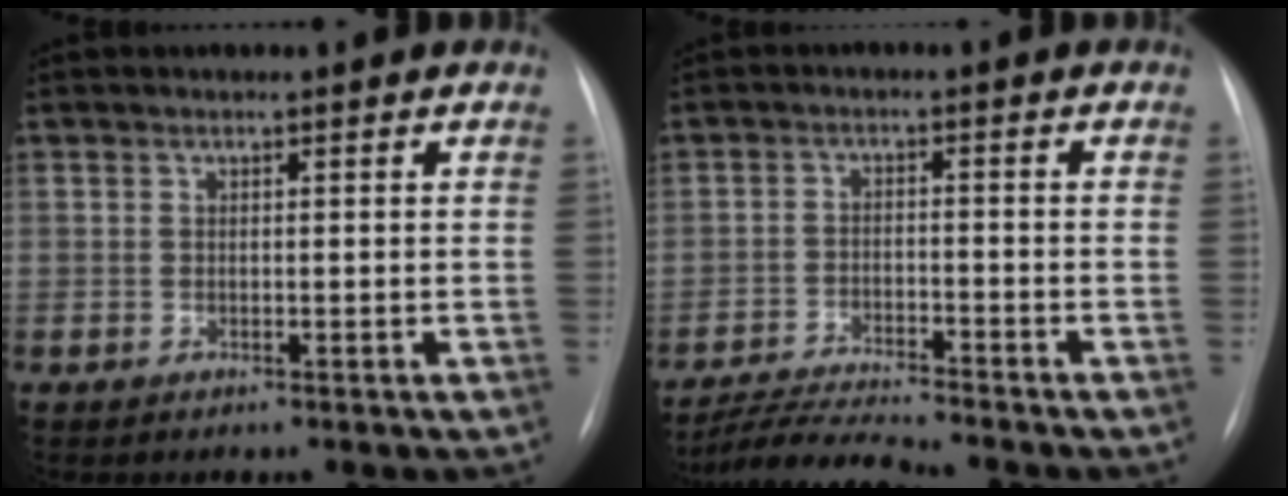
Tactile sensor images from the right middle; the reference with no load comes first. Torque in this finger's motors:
{"motor_torque": [0.36, -0.52, 0.00, 0.01]}